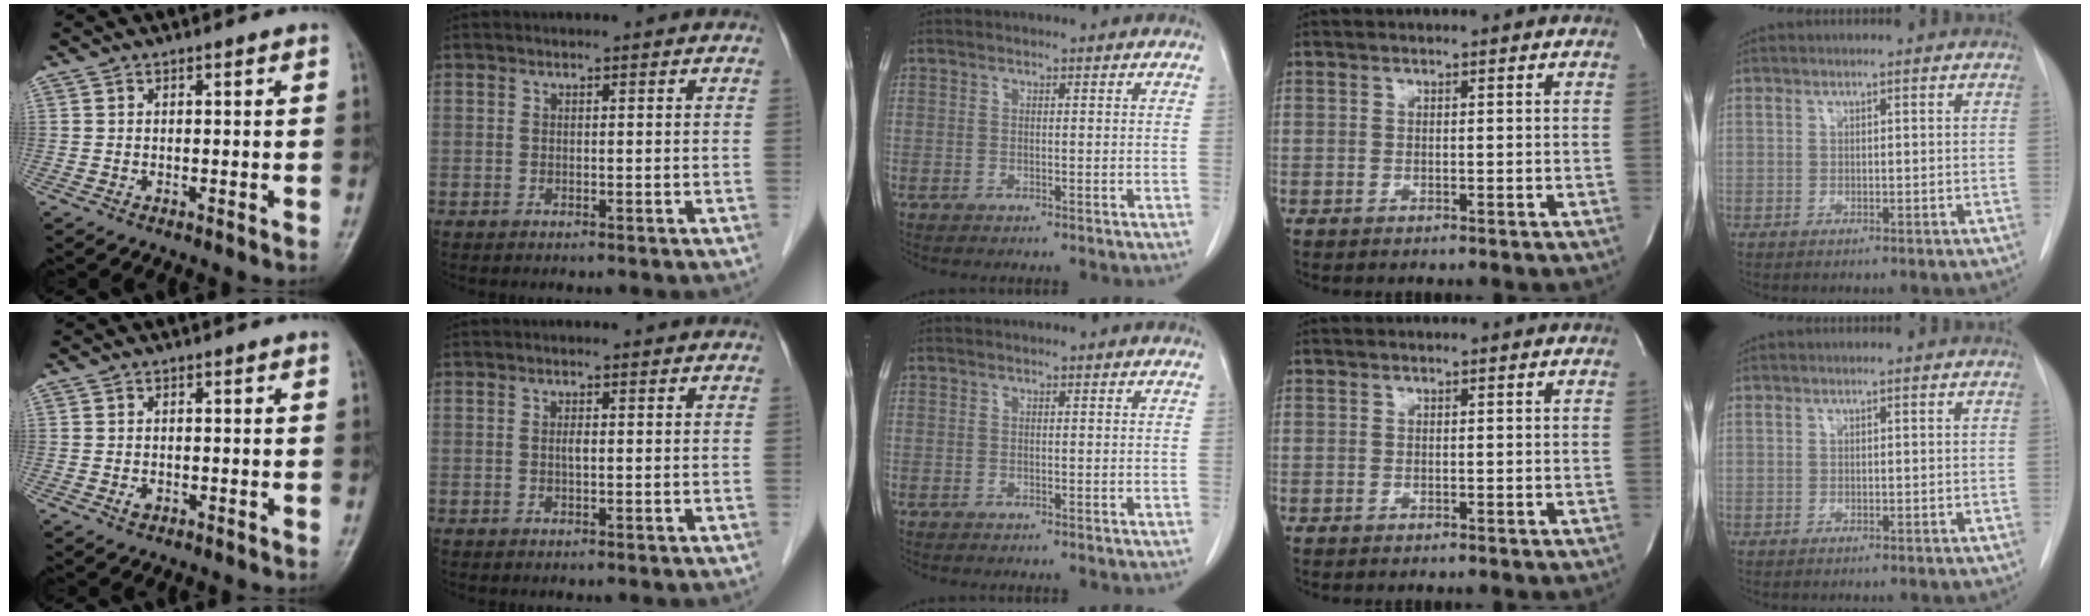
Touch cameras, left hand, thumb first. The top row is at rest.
{"thumb": {"total": 1.2, "force": [-0.3, 0.9, 0.7], "torque": [-0.007, 0.000, -0.005]}, "index": {"total": 0.8, "force": [0.1, 0.1, 0.8], "torque": [-0.016, 0.000, 0.000]}}